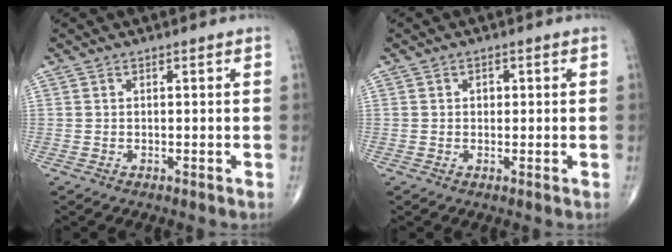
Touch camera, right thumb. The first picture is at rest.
{"total": 1.2, "force": [0.2, 1.0, 0.7], "torque": [-0.003, 0.003, 0.001]}